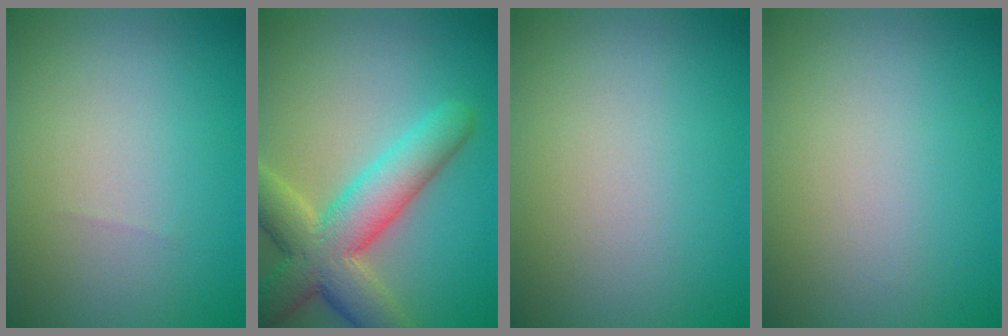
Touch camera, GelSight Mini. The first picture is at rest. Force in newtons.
{"total": 7.9, "press": 7.8, "slide": 0.6}
{"total": 0.0}
{"total": 0.0}